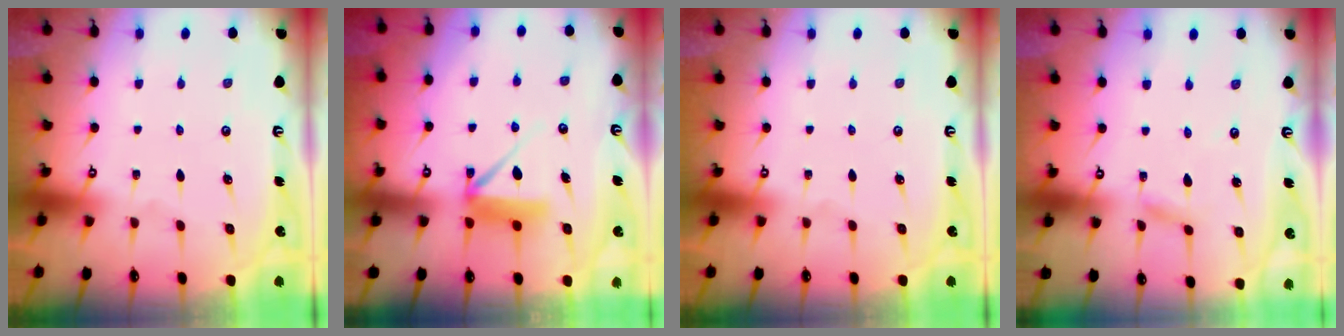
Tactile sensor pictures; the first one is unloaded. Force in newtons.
{"total": 10.1, "press": 10.1, "slide": 0.6}
{"total": 0.0}
{"total": 2.0, "press": 2.0, "slide": 0.2}